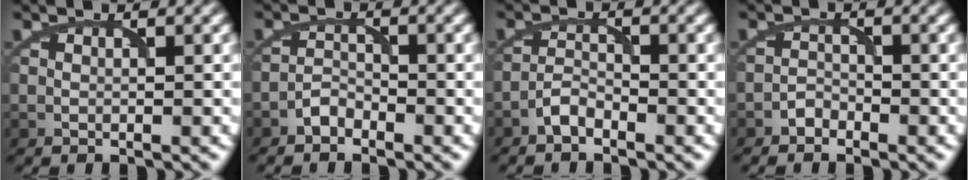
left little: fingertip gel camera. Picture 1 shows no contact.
{"total": 1.5, "force": [-1.4, 0.6, 0.2], "torque": [0.000, 0.008, -0.028]}
{"total": 1.8, "force": [-1.6, 0.5, 0.6], "torque": [-0.011, 0.007, -0.035]}
{"total": 1.2, "force": [-1.1, 0.5, 0.0], "torque": [0.006, 0.006, -0.021]}